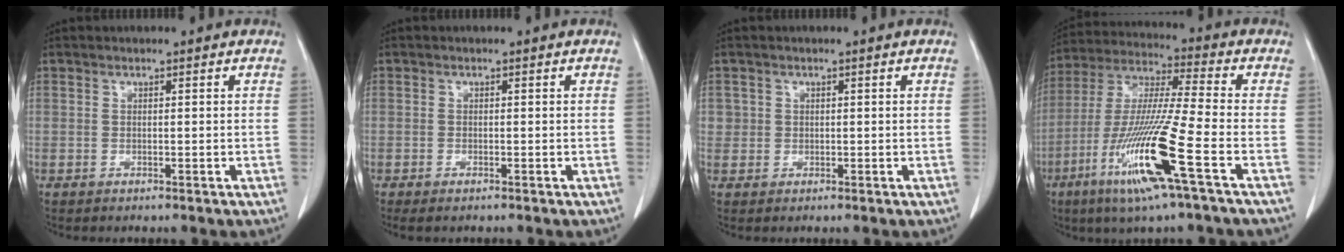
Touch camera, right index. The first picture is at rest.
{"total": 1.1, "force": [-0.9, 0.3, 0.7], "torque": [-0.013, -0.003, -0.010]}
{"total": 1.6, "force": [0.4, 1.6, 0.0], "torque": [0.015, 0.003, 0.002]}
{"total": 16.4, "force": [-7.0, -0.6, 14.9], "torque": [-0.311, -0.026, -0.136]}